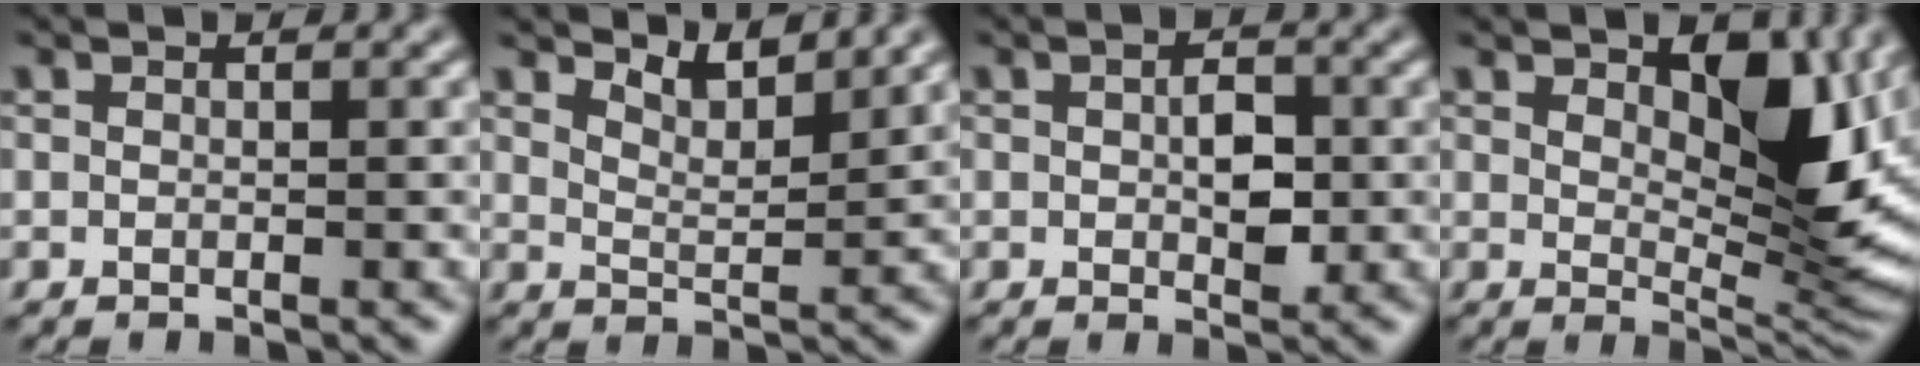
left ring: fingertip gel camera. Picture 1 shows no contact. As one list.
[{"total": 3.4, "force": [3.1, 0.6, 1.4], "torque": [-0.024, -0.006, 0.050]}, {"total": 2.8, "force": [-0.1, 1.6, 2.3], "torque": [-0.041, -0.002, 0.000]}, {"total": 9.1, "force": [3.1, 4.1, 7.5], "torque": [-0.109, -0.009, 0.051]}]